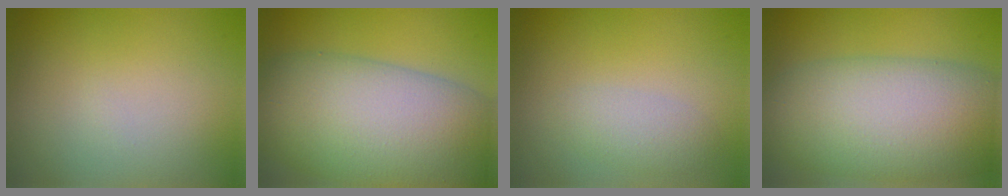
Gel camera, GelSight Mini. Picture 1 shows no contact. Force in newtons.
{"total": 14.4, "press": 14.3, "slide": 0.8}
{"total": 2.0, "press": 2.0, "slide": 0.1}
{"total": 11.9, "press": 11.8, "slide": 0.6}